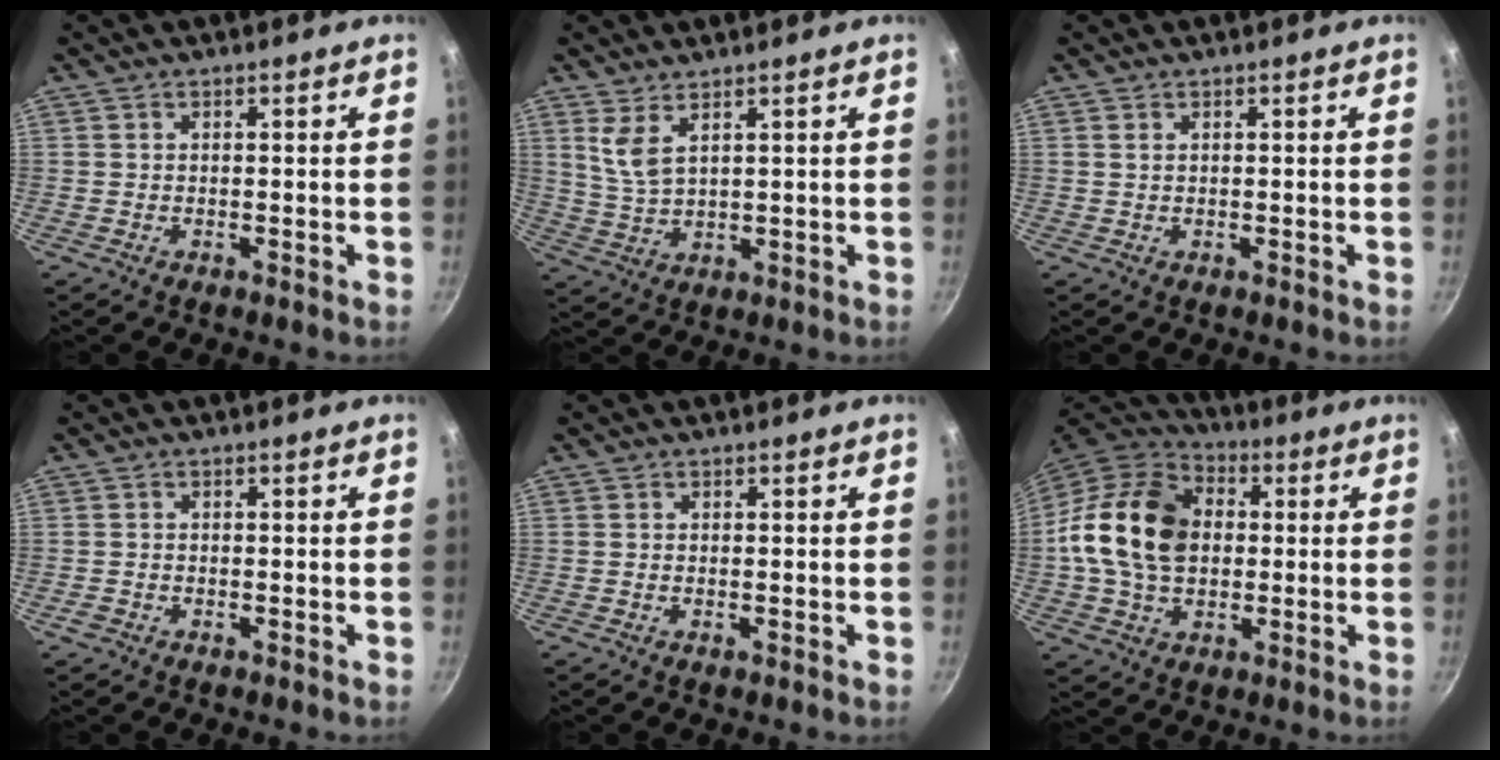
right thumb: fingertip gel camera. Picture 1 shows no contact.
{"total": 5.0, "force": [2.8, 1.9, 3.6], "torque": [-0.069, -0.028, 0.064]}
{"total": 0.6, "force": [0.3, 0.3, 0.4], "torque": [-0.007, 0.001, 0.007]}
{"total": 1.3, "force": [-0.8, 0.9, 0.6], "torque": [-0.016, 0.003, -0.015]}
{"total": 0.6, "force": [-0.1, 0.2, 0.5], "torque": [-0.009, 0.000, -0.003]}
{"total": 18.7, "force": [1.2, 13.7, 12.7], "torque": [-0.213, 0.025, 0.011]}